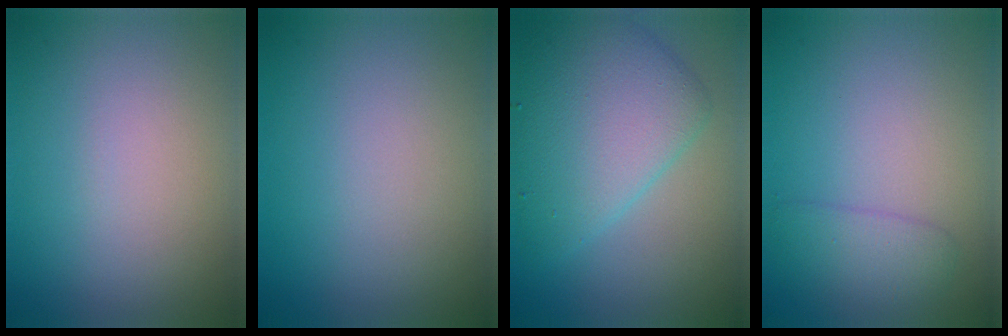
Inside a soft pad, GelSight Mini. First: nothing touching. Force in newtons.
{"total": 0.0}
{"total": 6.9, "press": 6.9, "slide": 0.1}
{"total": 2.3, "press": 2.3, "slide": 0.1}